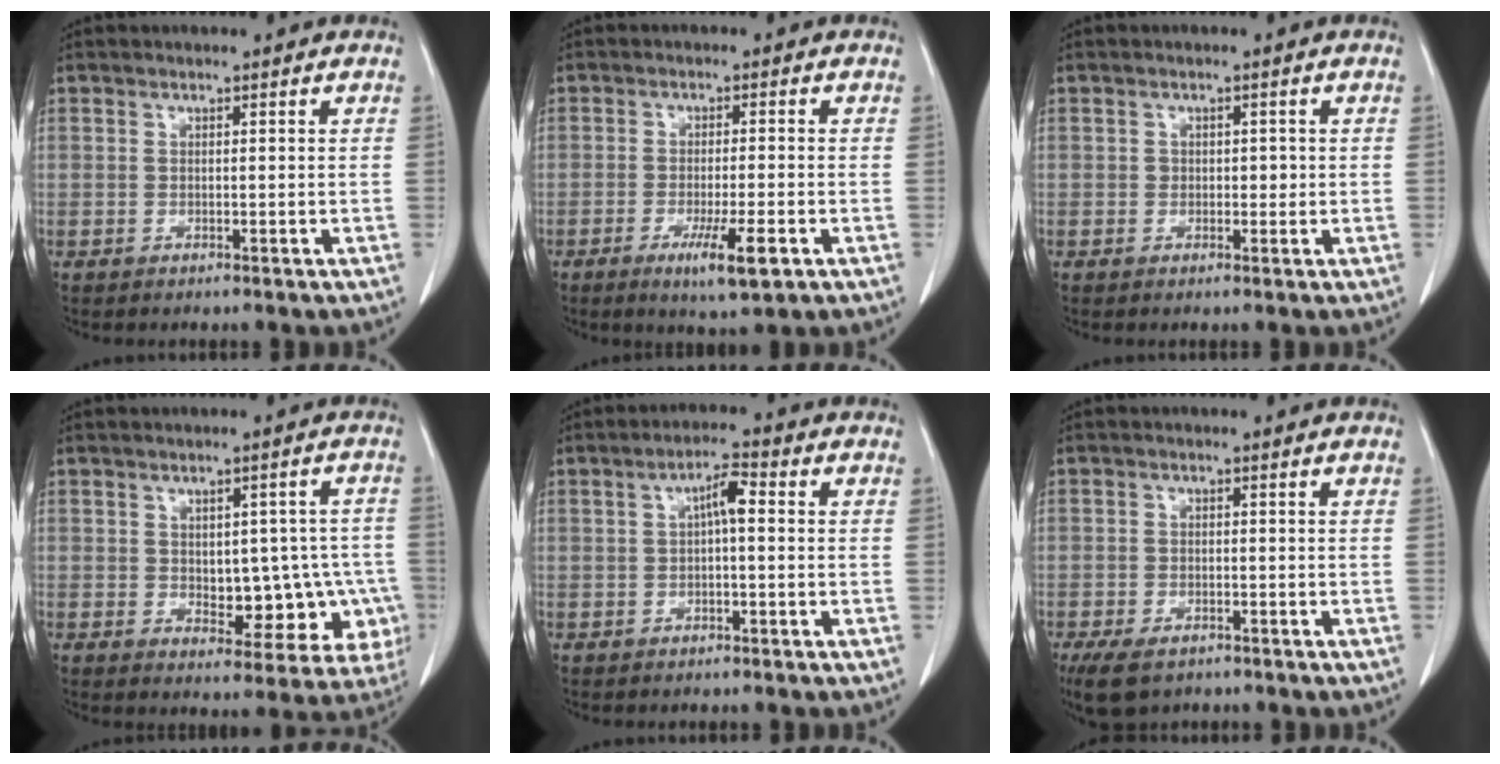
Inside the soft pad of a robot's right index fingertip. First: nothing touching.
{"total": 6.3, "force": [-2.9, 0.5, 5.6], "torque": [-0.095, -0.012, -0.044]}
{"total": 1.6, "force": [0.0, 1.2, 1.1], "torque": [-0.013, 0.004, 0.000]}
{"total": 11.7, "force": [-2.1, 6.4, 9.5], "torque": [-0.102, 0.022, -0.010]}
{"total": 3.7, "force": [0.3, 0.8, 3.6], "torque": [-0.060, 0.013, 0.002]}
{"total": 6.2, "force": [-4.4, 3.0, 3.1], "torque": [-0.054, -0.007, -0.067]}